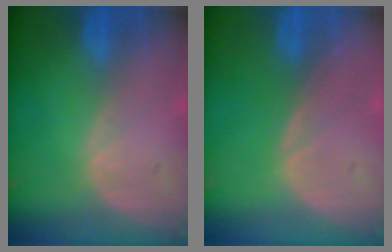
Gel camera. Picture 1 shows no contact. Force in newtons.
{"total": 0.0}